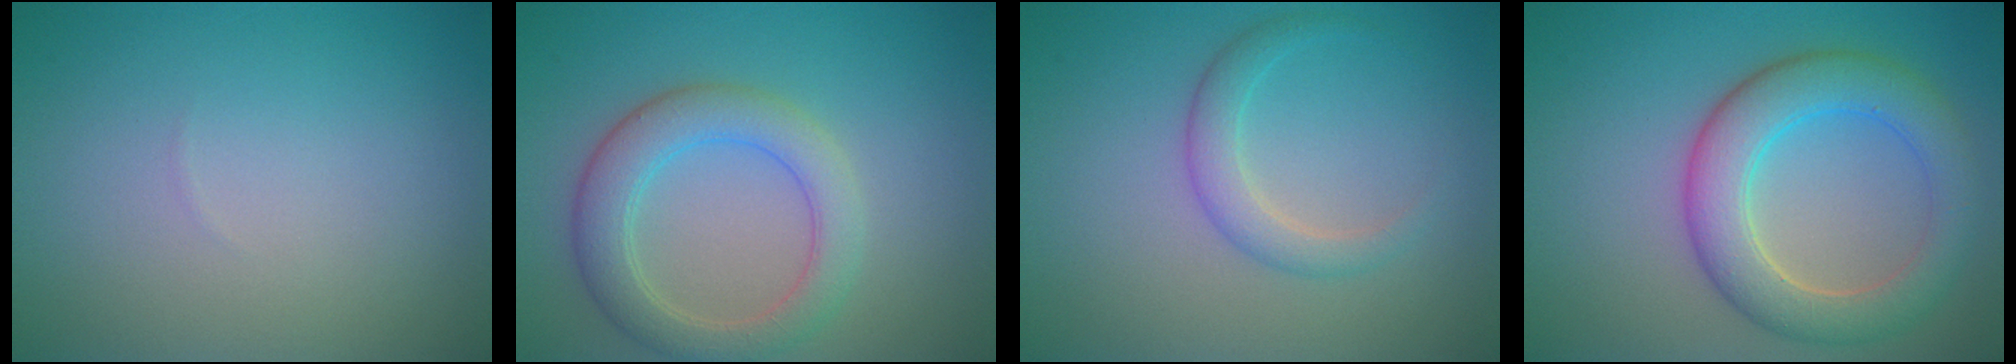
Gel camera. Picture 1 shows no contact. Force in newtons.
{"total": 4.5, "press": 4.5, "slide": 0.3}
{"total": 2.2, "press": 2.2, "slide": 0.1}
{"total": 6.1, "press": 6.1, "slide": 0.4}